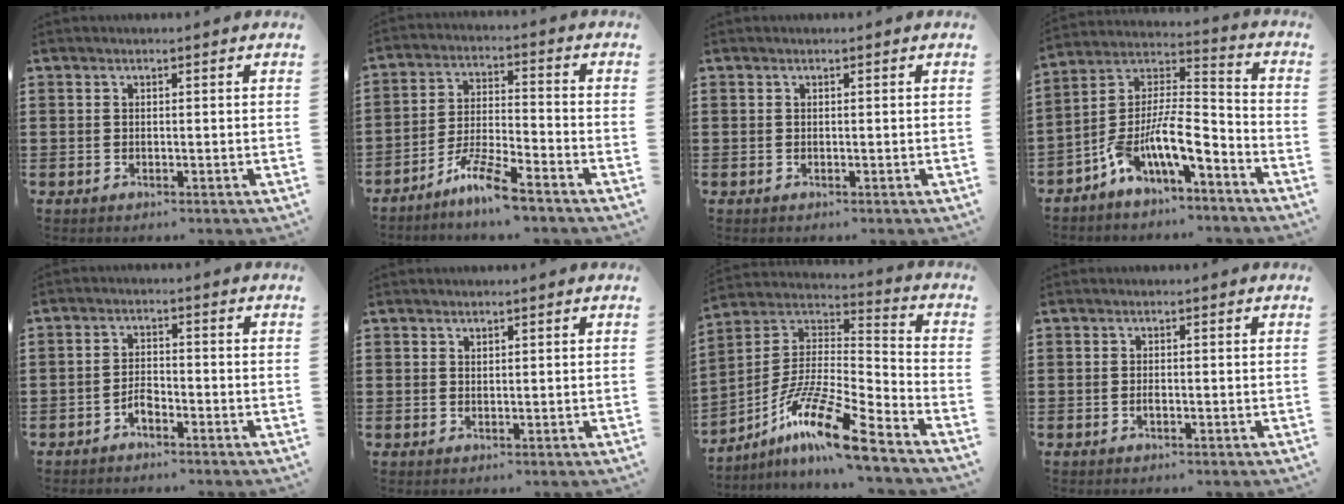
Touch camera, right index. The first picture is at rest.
{"total": 7.4, "force": [-6.3, 0.4, 4.0], "torque": [-0.093, -0.005, -0.122]}
{"total": 0.0}
{"total": 10.5, "force": [-6.4, 3.4, 7.7], "torque": [-0.166, -0.009, -0.126]}
{"total": 2.4, "force": [-1.7, 0.9, 1.3], "torque": [-0.030, 0.003, -0.035]}
{"total": 0.7, "force": [0.6, 0.4, 0.1], "torque": [-0.004, 0.001, 0.013]}
{"total": 13.9, "force": [-9.7, 1.2, 9.9], "torque": [-0.194, 0.007, -0.189]}
{"total": 0.9, "force": [-0.4, 0.2, 0.8], "torque": [-0.017, -0.006, -0.006]}